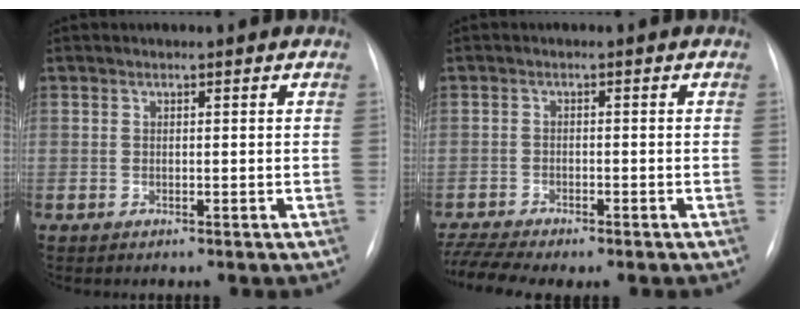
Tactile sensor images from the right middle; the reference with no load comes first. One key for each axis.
{"total": 6.4, "fx": -5.4, "fy": 1.0, "fz": 3.3, "tx": -0.066, "ty": -0.001, "tz": -0.089}